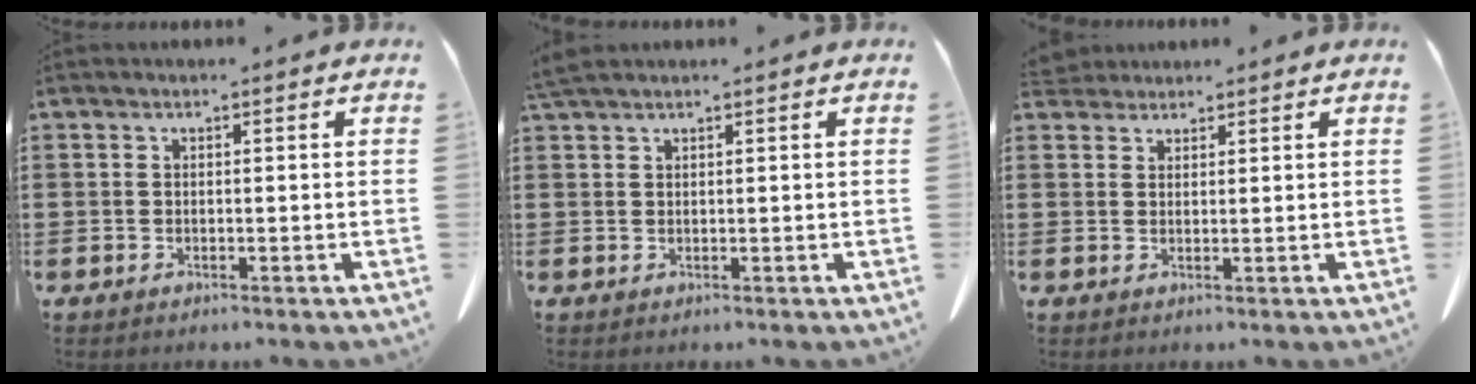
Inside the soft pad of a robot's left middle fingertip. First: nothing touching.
{"total": 1.8, "force": [1.5, 0.1, 0.9], "torque": [-0.022, -0.002, 0.030]}
{"total": 2.3, "force": [2.1, 0.7, 0.2], "torque": [-0.012, 0.000, 0.042]}